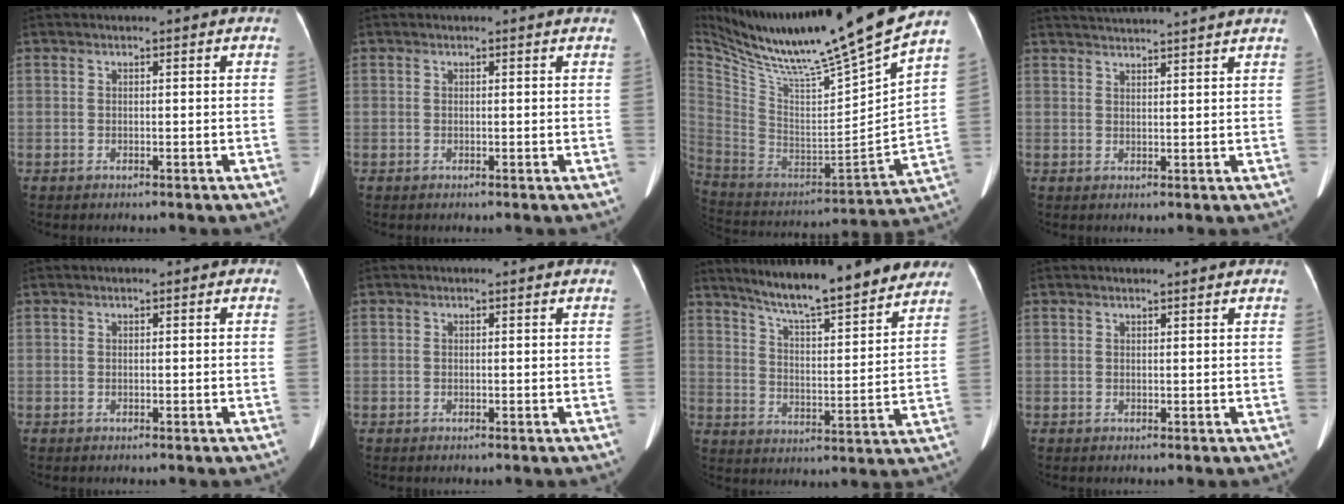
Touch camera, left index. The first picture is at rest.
{"total": 1.8, "force": [1.7, -0.1, 0.4], "torque": [-0.012, 0.002, 0.016]}
{"total": 28.8, "force": [23.3, -1.0, 16.9], "torque": [-0.302, -0.059, 0.378]}
{"total": 10.3, "force": [9.6, -1.4, 3.3], "torque": [-0.056, 0.010, 0.125]}
{"total": 0.0}
{"total": 0.0}
{"total": 17.5, "force": [15.1, 1.6, 8.8], "torque": [-0.130, 0.002, 0.220]}
{"total": 1.4, "force": [1.3, 0.0, 0.5], "torque": [-0.011, 0.011, 0.018]}